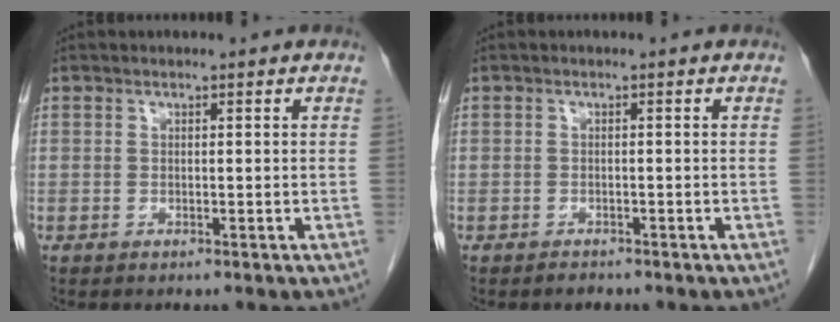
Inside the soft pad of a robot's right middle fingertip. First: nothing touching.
{"total": 1.0, "force": [-0.9, 0.4, 0.1], "torque": [-0.009, -0.002, -0.012]}